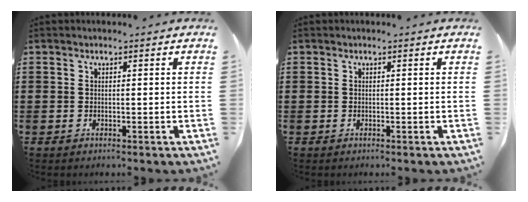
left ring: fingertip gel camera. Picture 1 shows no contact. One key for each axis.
{"total": 0.0}